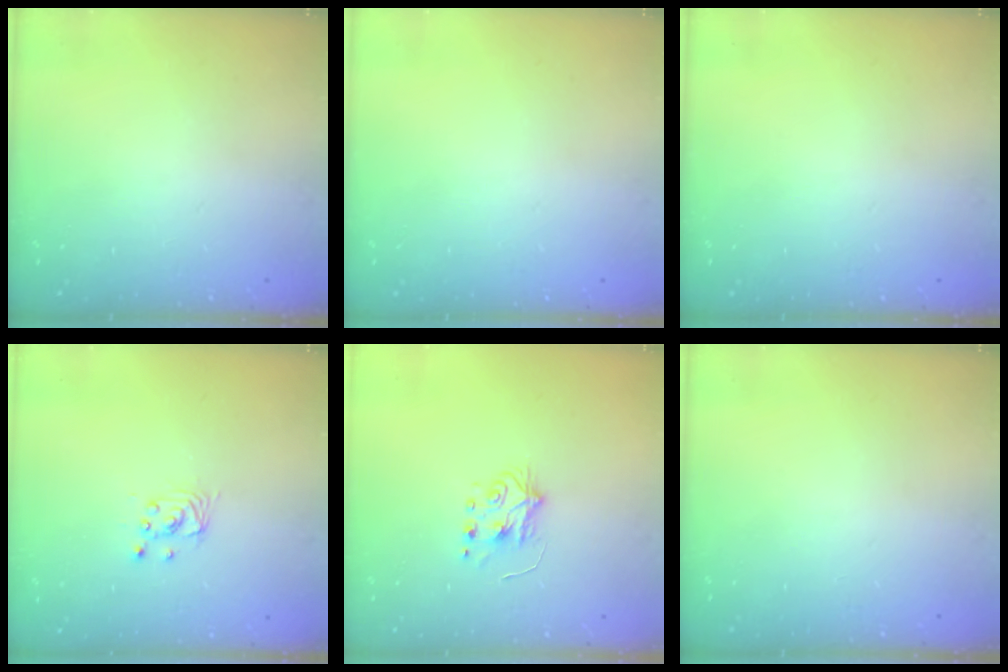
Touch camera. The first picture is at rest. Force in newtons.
{"total": 0.0}
{"total": 0.0}
{"total": 2.8, "press": 2.8, "slide": 0.1}
{"total": 5.9, "press": 5.8, "slide": 0.7}
{"total": 0.0}